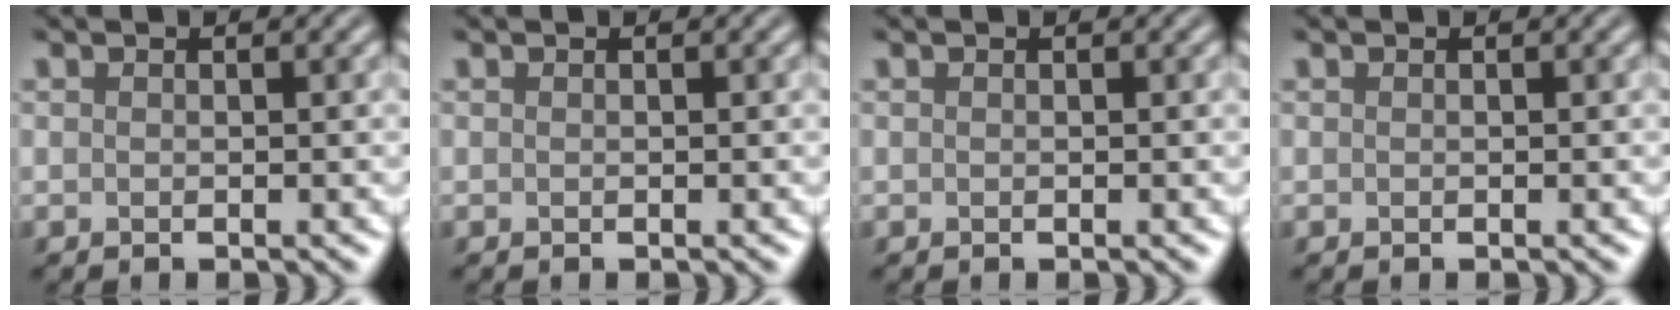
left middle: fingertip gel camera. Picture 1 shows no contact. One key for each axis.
{"total": 0.0}
{"total": 0.0}
{"total": 0.0}